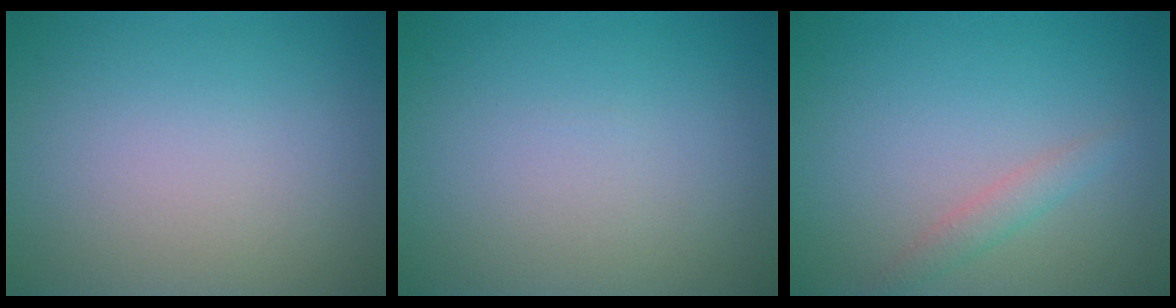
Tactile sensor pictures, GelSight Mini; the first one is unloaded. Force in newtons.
{"total": 0.0}
{"total": 1.4, "press": 1.4, "slide": 0.1}